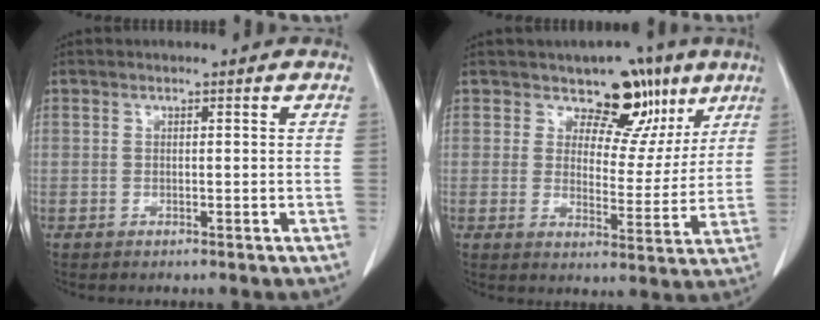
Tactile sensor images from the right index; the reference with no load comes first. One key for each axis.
{"total": 8.5, "fx": 5.7, "fy": 5.1, "fz": 3.7, "tx": -0.027, "ty": -0.004, "tz": 0.077}